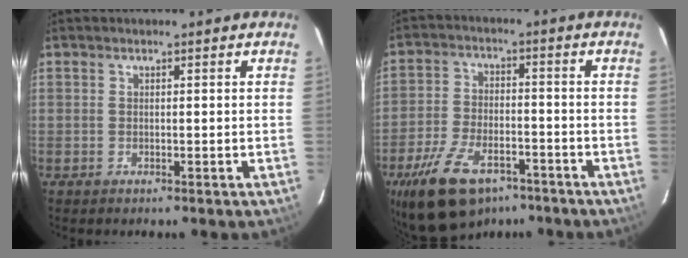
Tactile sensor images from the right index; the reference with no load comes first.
{"total": 16.1, "force": [-10.5, 8.2, 9.0], "torque": [-0.201, -0.017, -0.178]}